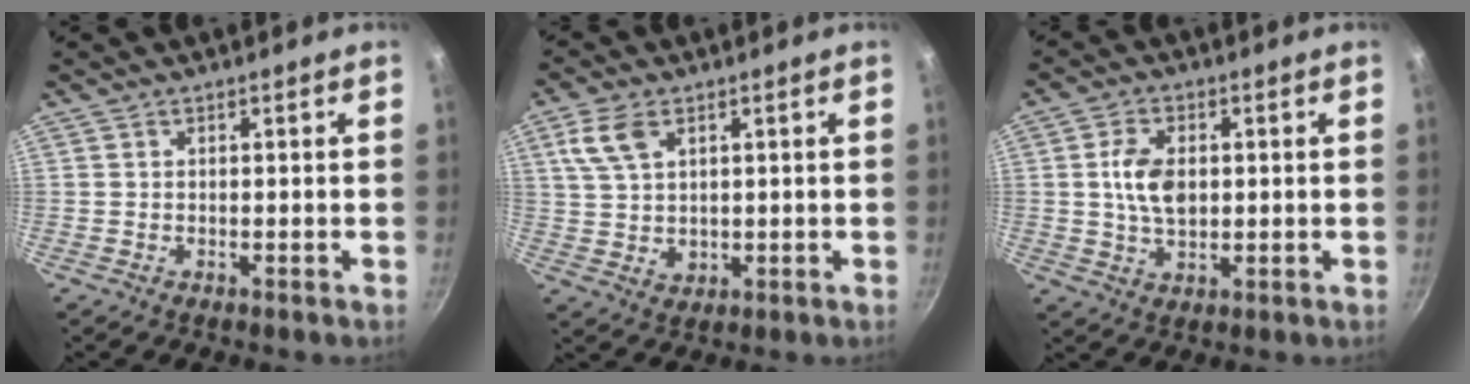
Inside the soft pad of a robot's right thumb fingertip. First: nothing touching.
{"total": 7.7, "force": [3.2, 5.0, 5.0], "torque": [-0.087, -0.006, 0.066]}
{"total": 7.7, "force": [0.8, 4.8, 5.9], "torque": [-0.098, 0.000, 0.014]}